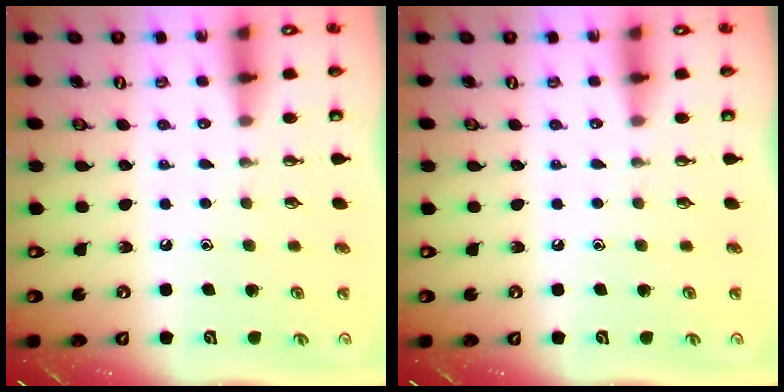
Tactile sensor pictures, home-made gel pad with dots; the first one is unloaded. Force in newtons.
{"total": 0.0}